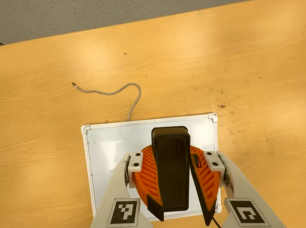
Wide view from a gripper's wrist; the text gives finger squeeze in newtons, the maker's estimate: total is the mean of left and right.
{"total": 10.9, "left": 10.7, "right": 11.2}